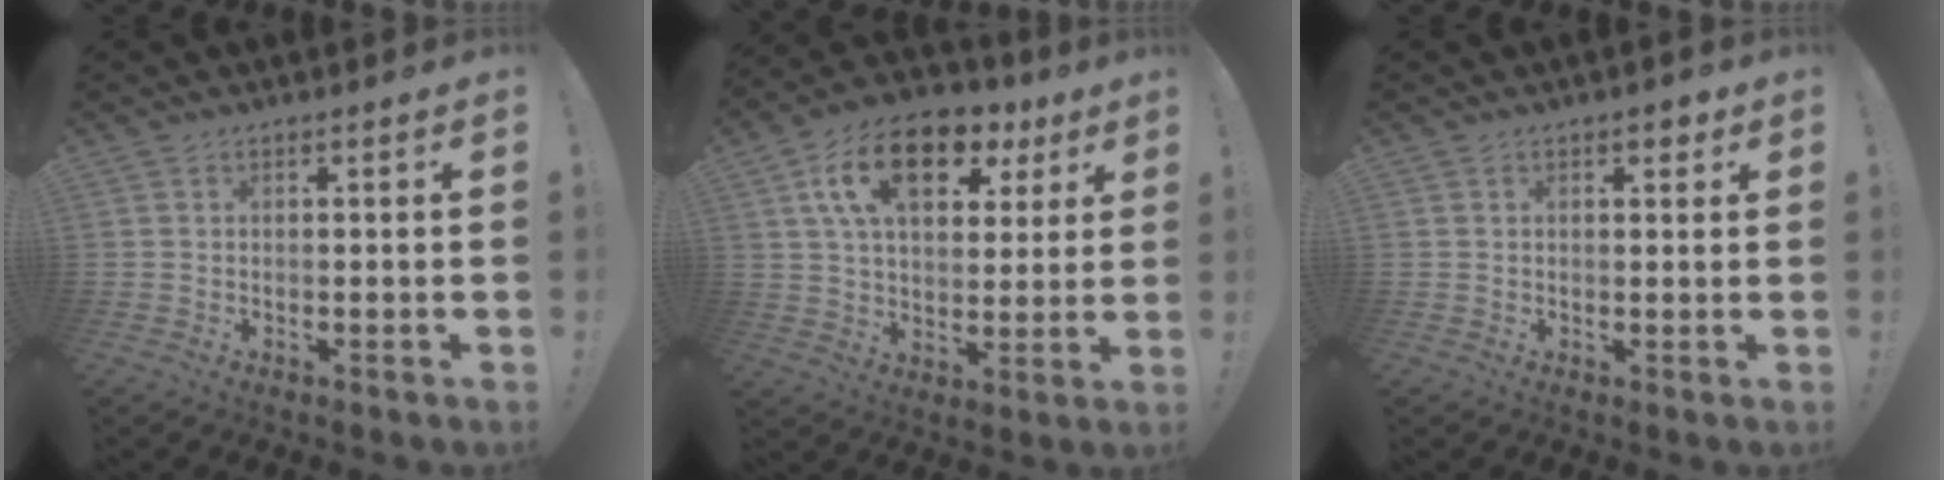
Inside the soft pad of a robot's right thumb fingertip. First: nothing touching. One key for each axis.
{"total": 17.4, "fx": 8.2, "fy": 10.0, "fz": 11.7, "tx": -0.189, "ty": -0.032, "tz": 0.143}
{"total": 2.2, "fx": 1.3, "fy": 1.2, "fz": 1.3, "tx": -0.003, "ty": -0.006, "tz": 0.017}